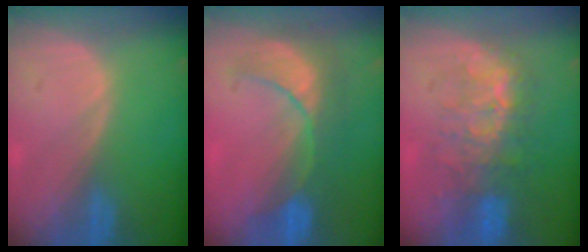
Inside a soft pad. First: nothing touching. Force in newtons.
{"total": 8.1, "press": 8.1, "slide": 0.9}
{"total": 9.3, "press": 8.5, "slide": 4.0}